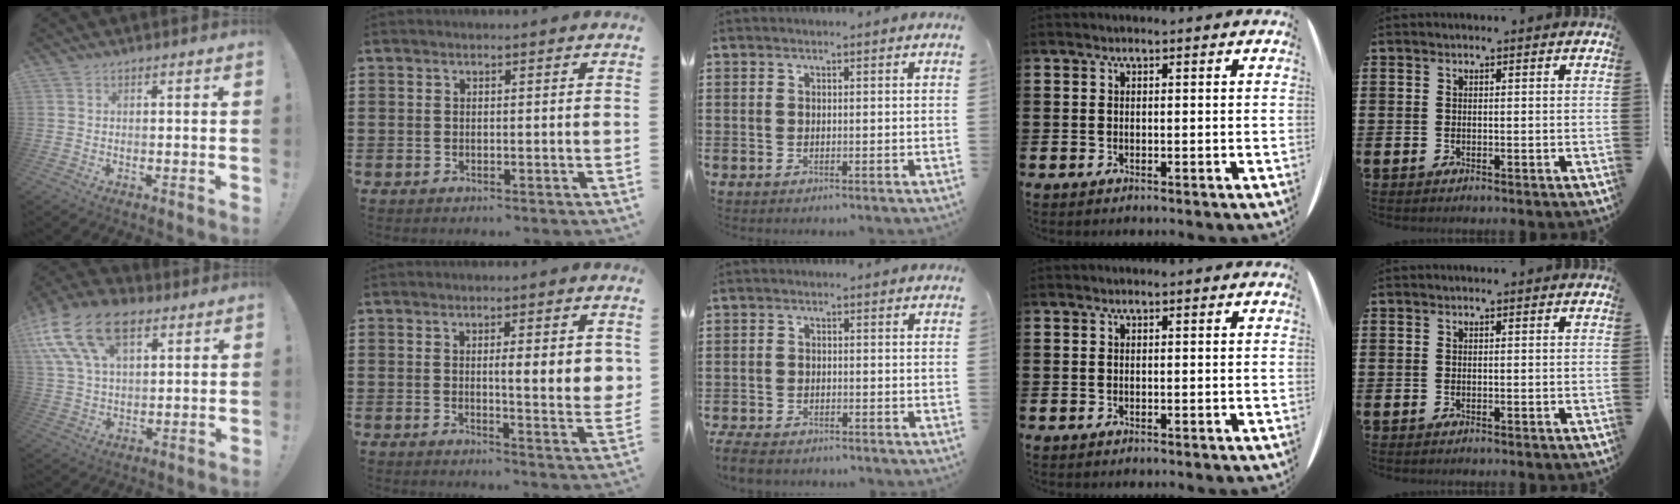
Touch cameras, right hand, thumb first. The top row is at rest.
{"thumb": {"total": 18.6, "force": [9.5, 10.6, 11.9], "torque": [-0.228, -0.046, 0.172]}, "index": {"total": 5.0, "force": [1.0, 0.7, 4.9], "torque": [-0.078, -0.008, 0.010]}, "middle": {"total": 2.5, "force": [-2.4, 0.4, 0.7], "torque": [-0.029, -0.002, -0.053]}}